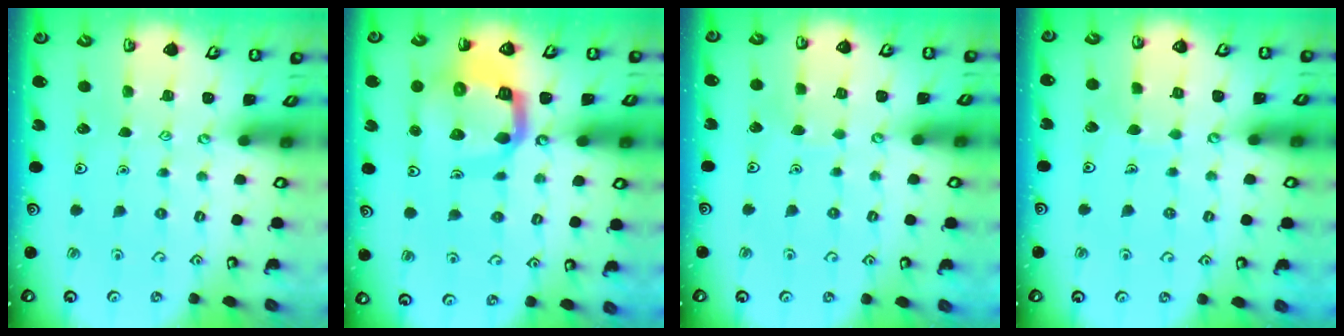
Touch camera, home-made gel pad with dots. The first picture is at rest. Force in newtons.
{"total": 13.8, "press": 13.7, "slide": 1.7}
{"total": 2.7, "press": 2.7, "slide": 0.2}
{"total": 2.7, "press": 2.7, "slide": 0.1}